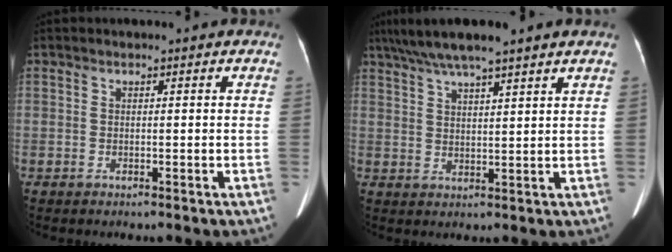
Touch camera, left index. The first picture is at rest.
{"total": 8.6, "force": [6.9, -0.2, 5.1], "torque": [-0.093, 0.032, 0.113]}